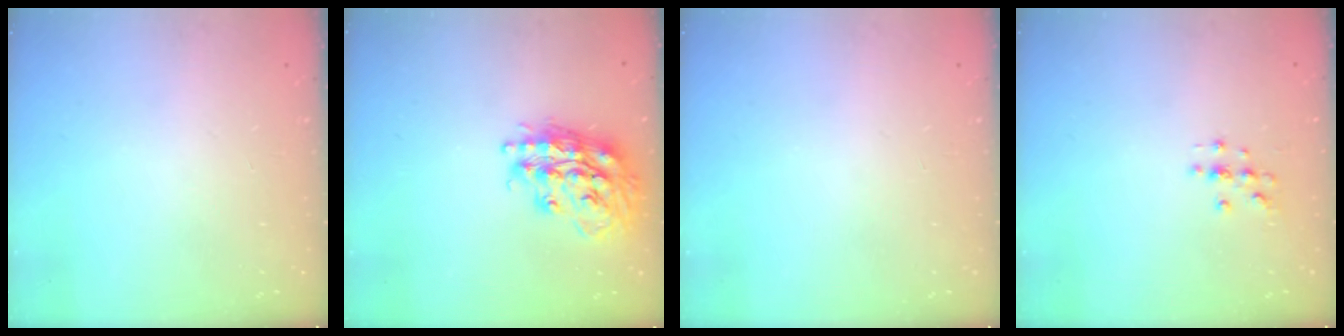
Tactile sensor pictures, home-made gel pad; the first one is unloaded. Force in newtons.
{"total": 18.8, "press": 18.8, "slide": 1.5}
{"total": 0.0}
{"total": 2.0, "press": 2.0, "slide": 0.2}